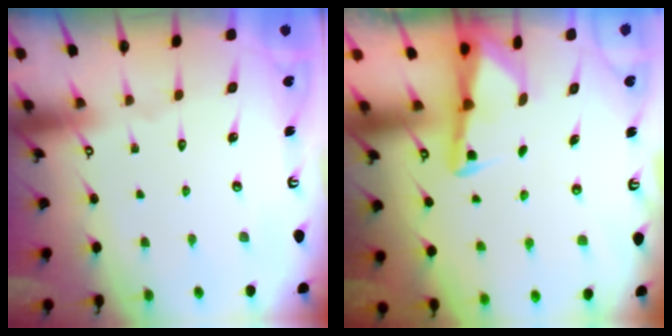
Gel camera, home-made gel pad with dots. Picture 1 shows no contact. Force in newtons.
{"total": 3.0, "press": 3.0, "slide": 0.4}